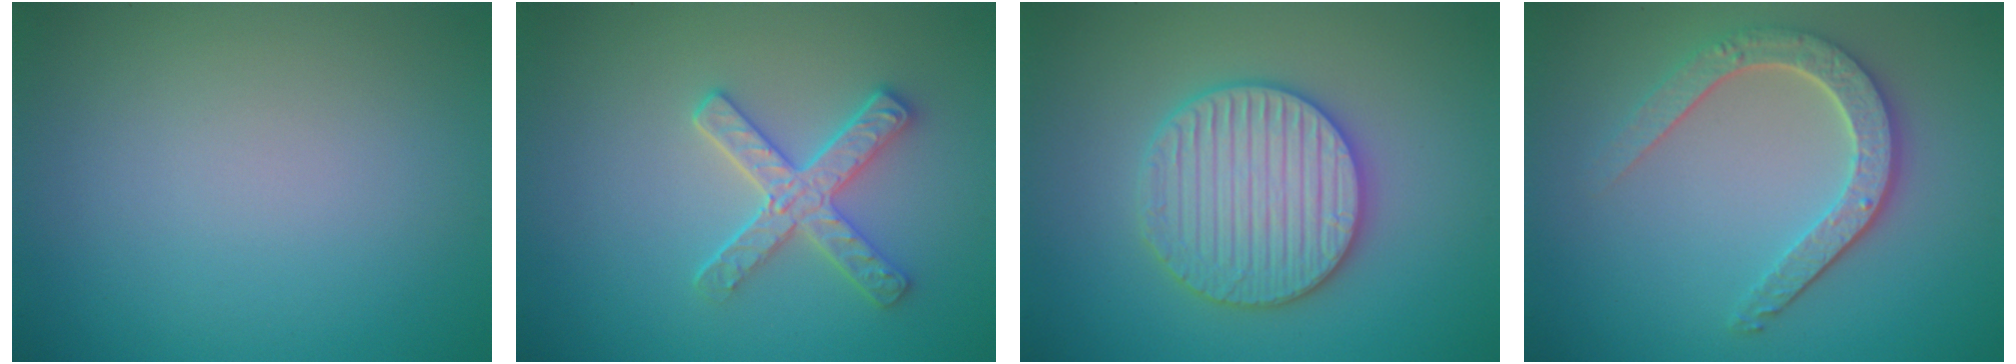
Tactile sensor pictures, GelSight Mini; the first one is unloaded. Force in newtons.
{"total": 3.3, "press": 3.0, "slide": 1.3}
{"total": 5.8, "press": 5.7, "slide": 1.2}
{"total": 4.2, "press": 3.4, "slide": 2.5}